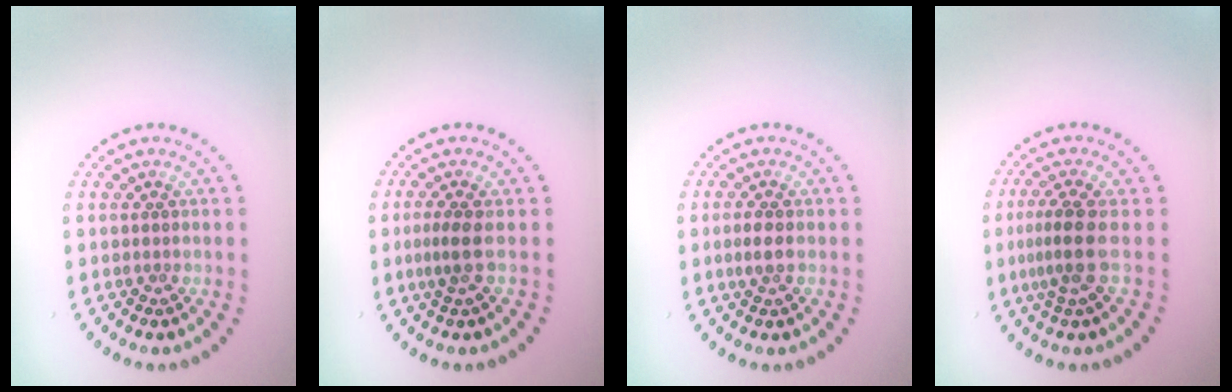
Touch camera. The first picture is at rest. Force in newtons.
{"total": 1.8, "press": 1.3, "slide": 1.3}
{"total": 1.5, "press": 1.4, "slide": 0.3}
{"total": 2.8, "press": 2.1, "slide": 2.0}